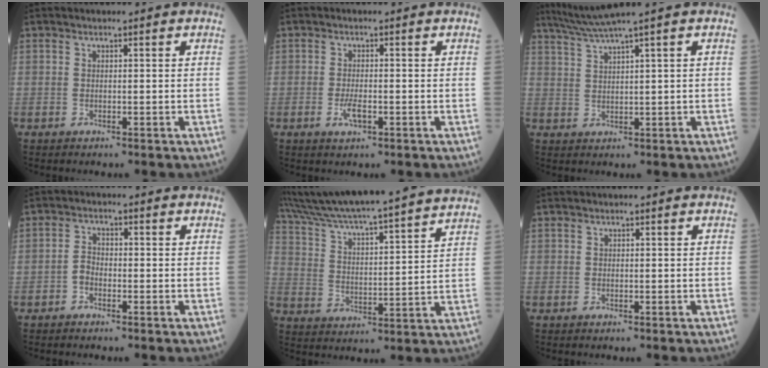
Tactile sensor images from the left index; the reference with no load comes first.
{"total": 2.4, "force": [-0.9, 0.7, 2.1], "torque": [-0.049, -0.003, -0.015]}
{"total": 4.4, "force": [3.4, -2.0, 1.8], "torque": [-0.046, -0.001, 0.077]}
{"total": 1.8, "force": [-1.0, 1.1, 1.1], "torque": [-0.020, 0.004, -0.022]}
{"total": 25.9, "force": [23.5, -0.5, 10.7], "torque": [-0.187, -0.015, 0.335]}
{"total": 0.0}